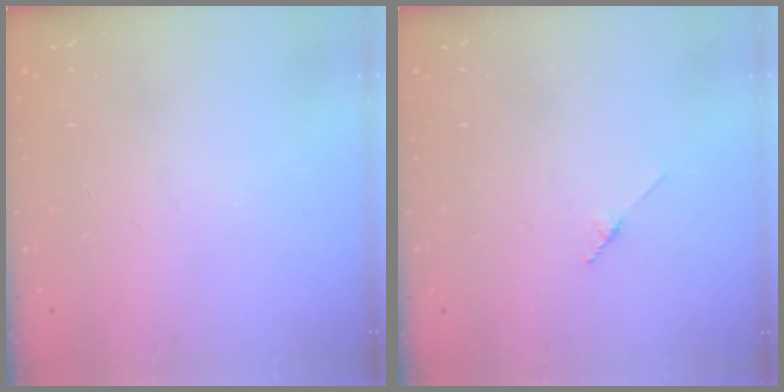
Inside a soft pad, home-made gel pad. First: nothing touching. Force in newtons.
{"total": 1.7, "press": 1.6, "slide": 0.2}